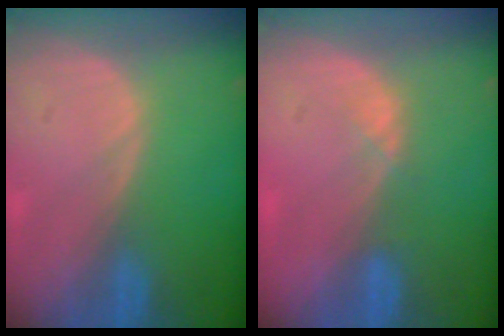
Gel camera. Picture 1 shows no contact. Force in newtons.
{"total": 1.4, "press": 1.2, "slide": 0.7}